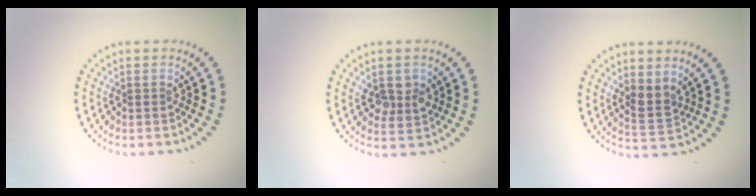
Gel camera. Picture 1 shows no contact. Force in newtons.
{"total": 2.4, "press": 2.4, "slide": 0.6}
{"total": 2.2, "press": 1.8, "slide": 1.2}